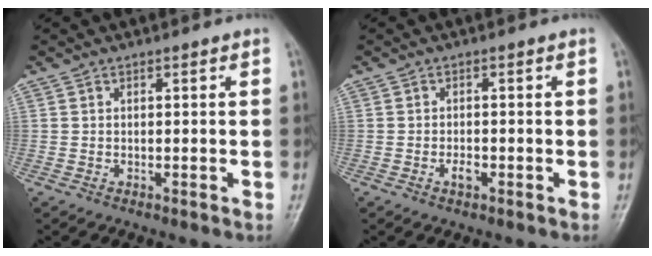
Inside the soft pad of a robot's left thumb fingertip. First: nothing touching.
{"total": 1.7, "force": [-0.7, 0.8, 1.3], "torque": [-0.022, 0.005, -0.012]}